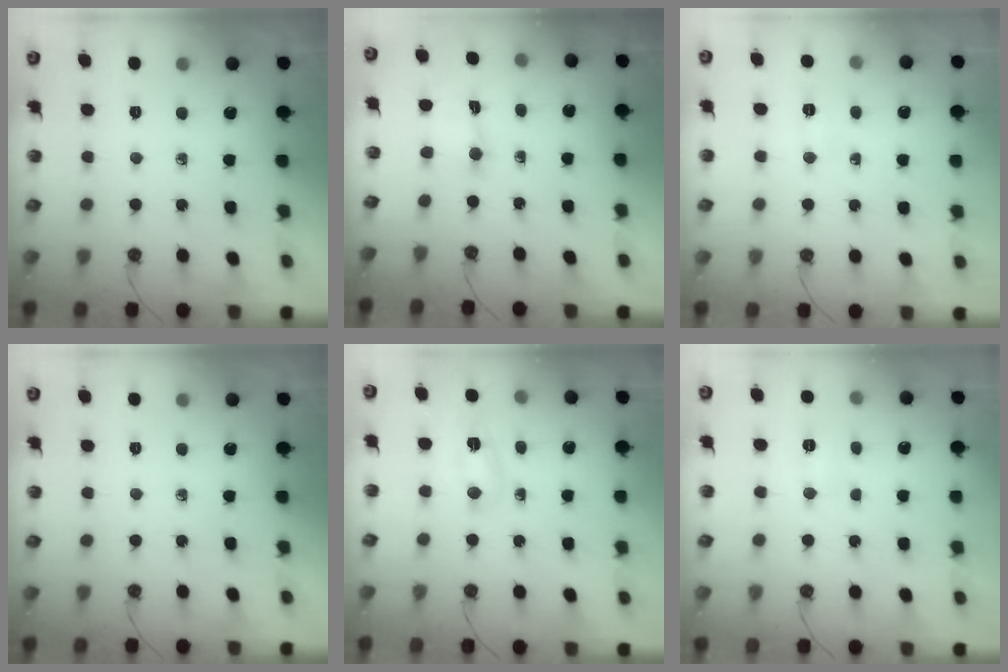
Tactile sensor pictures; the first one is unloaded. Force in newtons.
{"total": 1.5, "press": 1.4, "slide": 0.6}
{"total": 4.9, "press": 3.1, "slide": 3.8}
{"total": 0.0}
{"total": 3.3, "press": 3.0, "slide": 1.4}
{"total": 4.1, "press": 4.0, "slide": 1.0}